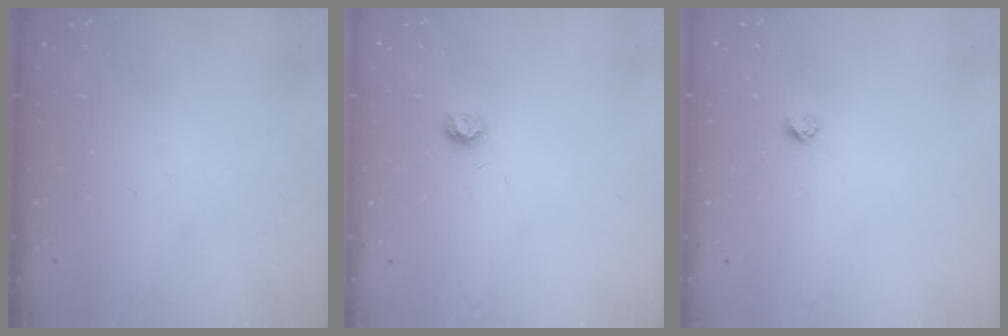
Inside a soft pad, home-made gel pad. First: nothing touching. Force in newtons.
{"total": 5.3, "press": 5.2, "slide": 0.4}
{"total": 2.4, "press": 2.4, "slide": 0.2}